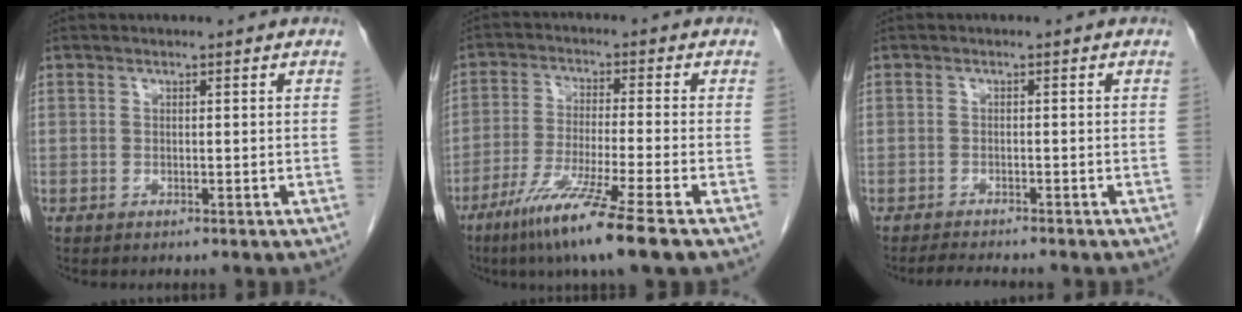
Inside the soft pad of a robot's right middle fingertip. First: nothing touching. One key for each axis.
{"total": 11.3, "fx": -7.3, "fy": -1.4, "fz": 8.5, "tx": -0.163, "ty": -0.042, "tz": -0.131}
{"total": 3.7, "fx": -3.4, "fy": 0.2, "fz": 1.4, "tx": -0.023, "ty": -0.012, "tz": -0.052}